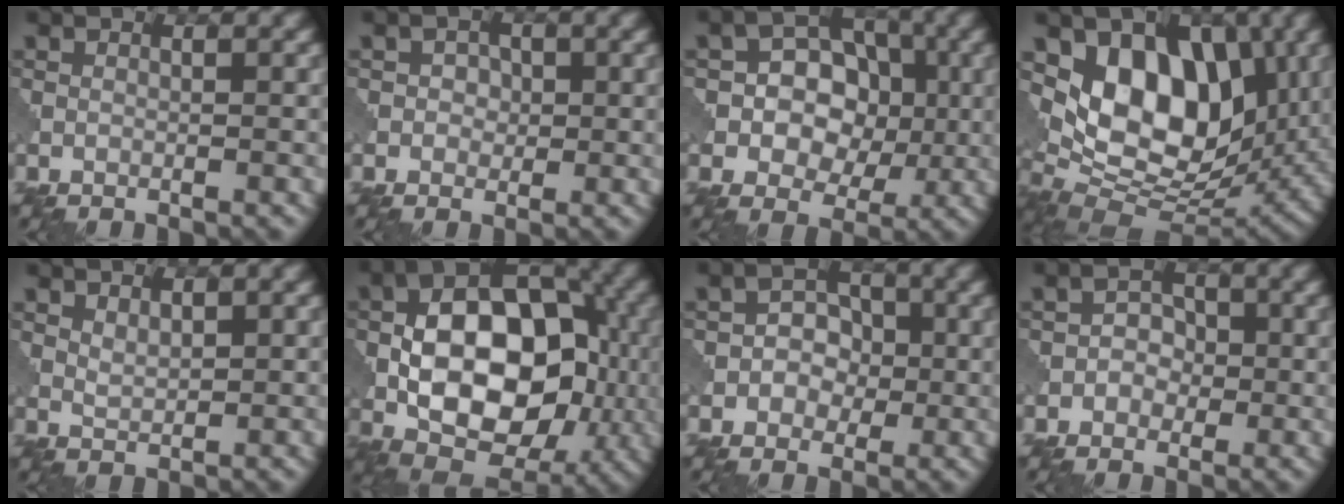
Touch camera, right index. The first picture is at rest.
{"total": 1.6, "force": [0.1, 1.4, 0.8], "torque": [-0.006, 0.000, -0.002]}
{"total": 6.8, "force": [-0.2, 5.4, 4.2], "torque": [-0.043, 0.007, -0.022]}
{"total": 11.1, "force": [2.8, 7.0, 8.1], "torque": [-0.127, -0.010, 0.043]}
{"total": 1.3, "force": [0.9, 0.6, 0.8], "torque": [-0.020, -0.001, 0.022]}
{"total": 13.2, "force": [-1.5, 8.3, 10.1], "torque": [-0.137, 0.015, -0.036]}
{"total": 3.2, "force": [-0.4, 2.7, 1.7], "torque": [-0.008, 0.001, -0.024]}
{"total": 2.1, "force": [-0.4, 1.8, 1.0], "torque": [0.003, 0.004, -0.017]}